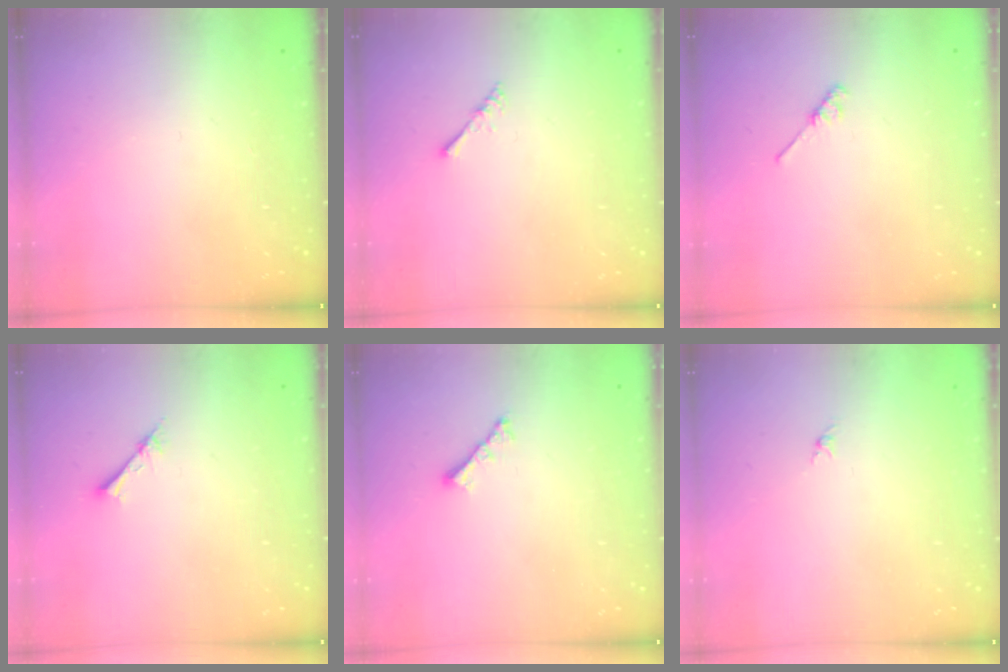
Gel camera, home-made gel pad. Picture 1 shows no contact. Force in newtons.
{"total": 1.6, "press": 1.6, "slide": 0.4}
{"total": 2.7, "press": 2.7, "slide": 0.4}
{"total": 2.3, "press": 2.3, "slide": 0.3}
{"total": 2.8, "press": 2.7, "slide": 0.6}
{"total": 0.0}